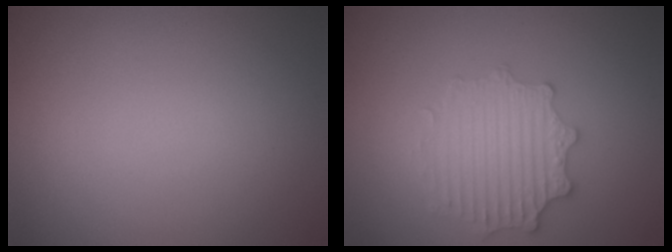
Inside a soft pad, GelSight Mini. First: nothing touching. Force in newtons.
{"total": 2.9, "press": 2.9, "slide": 0.6}